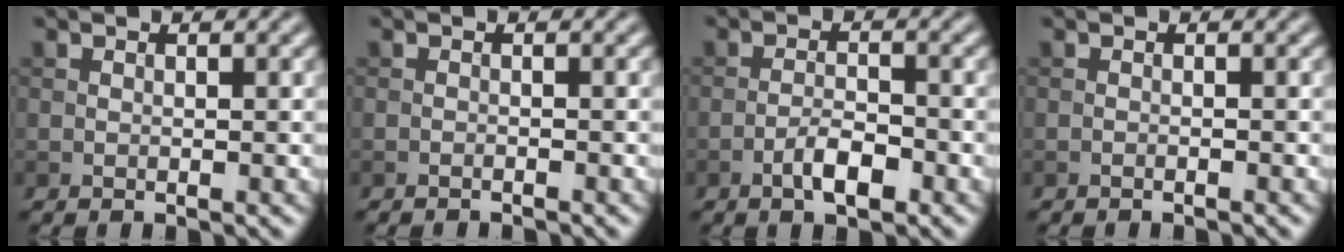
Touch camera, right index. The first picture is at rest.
{"total": 0.9, "force": [-0.9, 0.1, 0.2], "torque": [0.001, -0.002, -0.017]}
{"total": 2.9, "force": [-1.6, 0.9, 2.2], "torque": [-0.040, 0.005, -0.031]}
{"total": 0.6, "force": [-0.5, 0.0, 0.1], "torque": [0.001, 0.001, -0.011]}